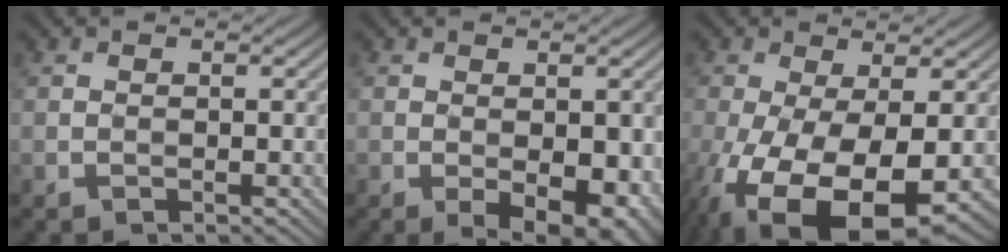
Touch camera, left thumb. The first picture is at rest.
{"total": 6.5, "force": [-2.1, 2.9, 5.4], "torque": [-0.079, -0.015, -0.018]}
{"total": 14.8, "force": [-5.5, 7.1, 11.8], "torque": [-0.254, -0.048, -0.076]}